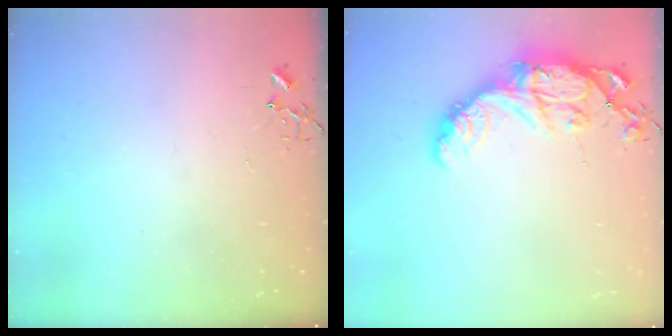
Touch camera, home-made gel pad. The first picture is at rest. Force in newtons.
{"total": 14.7, "press": 14.6, "slide": 0.7}